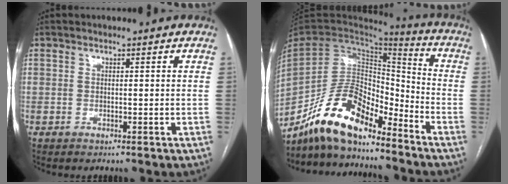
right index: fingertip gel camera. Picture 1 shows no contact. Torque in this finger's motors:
{"motor_torque": [1.13, -1.01, 0.36, 0.05]}